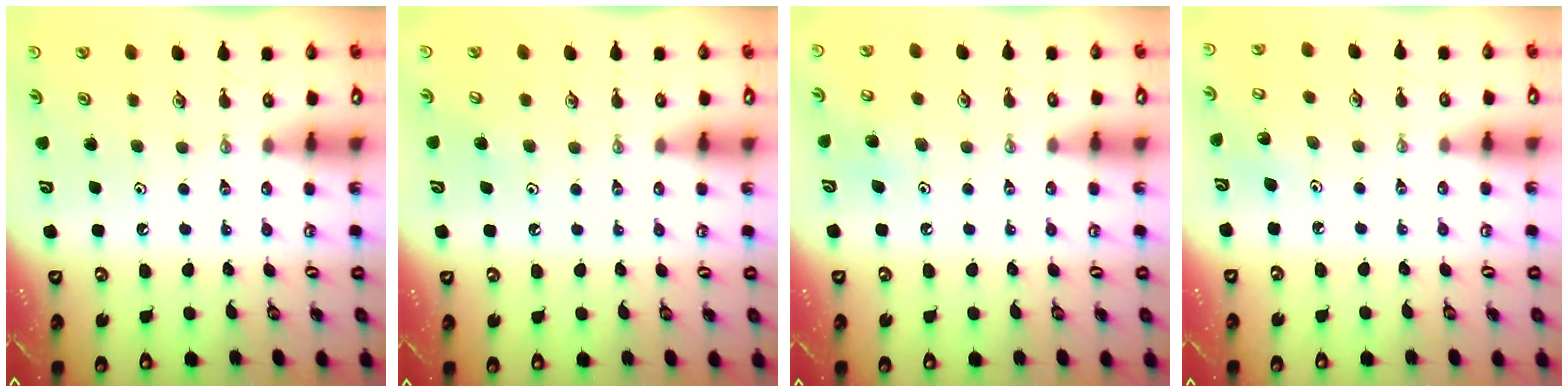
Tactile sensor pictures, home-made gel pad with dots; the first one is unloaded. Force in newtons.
{"total": 3.1, "press": 3.0, "slide": 0.2}
{"total": 6.3, "press": 6.3, "slide": 0.0}
{"total": 4.2, "press": 3.9, "slide": 1.6}